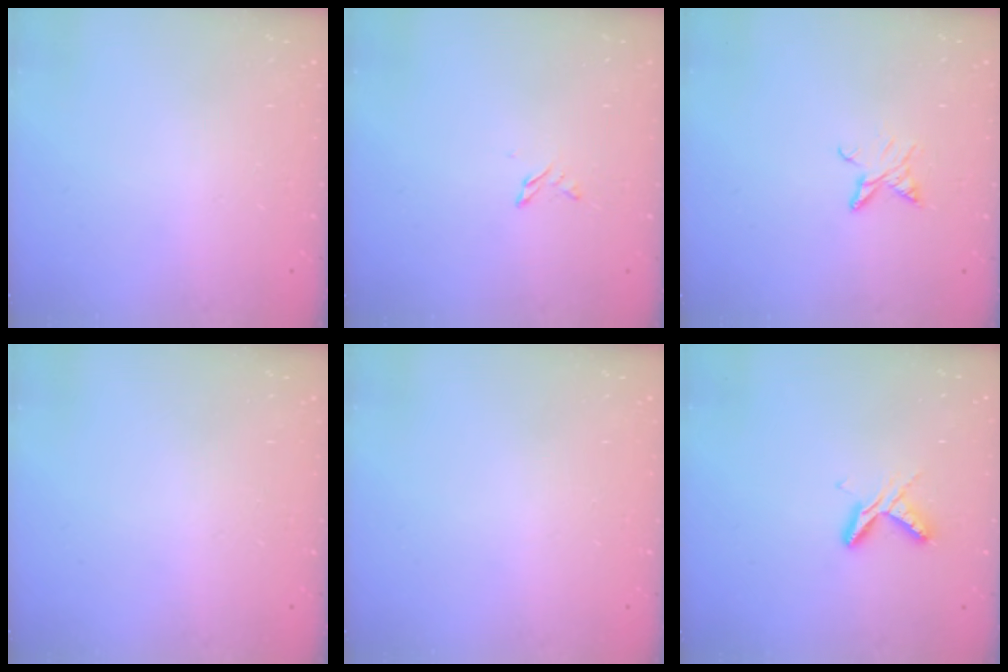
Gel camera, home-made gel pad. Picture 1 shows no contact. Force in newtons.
{"total": 2.6, "press": 2.6, "slide": 0.3}
{"total": 5.6, "press": 5.6, "slide": 0.8}
{"total": 0.0}
{"total": 0.0}
{"total": 5.8, "press": 5.8, "slide": 0.5}